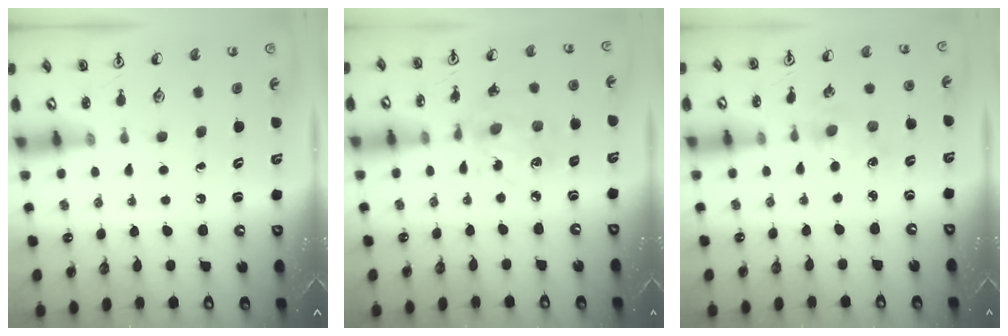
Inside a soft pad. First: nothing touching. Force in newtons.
{"total": 4.0, "press": 3.8, "slide": 1.3}
{"total": 2.2, "press": 2.1, "slide": 0.3}